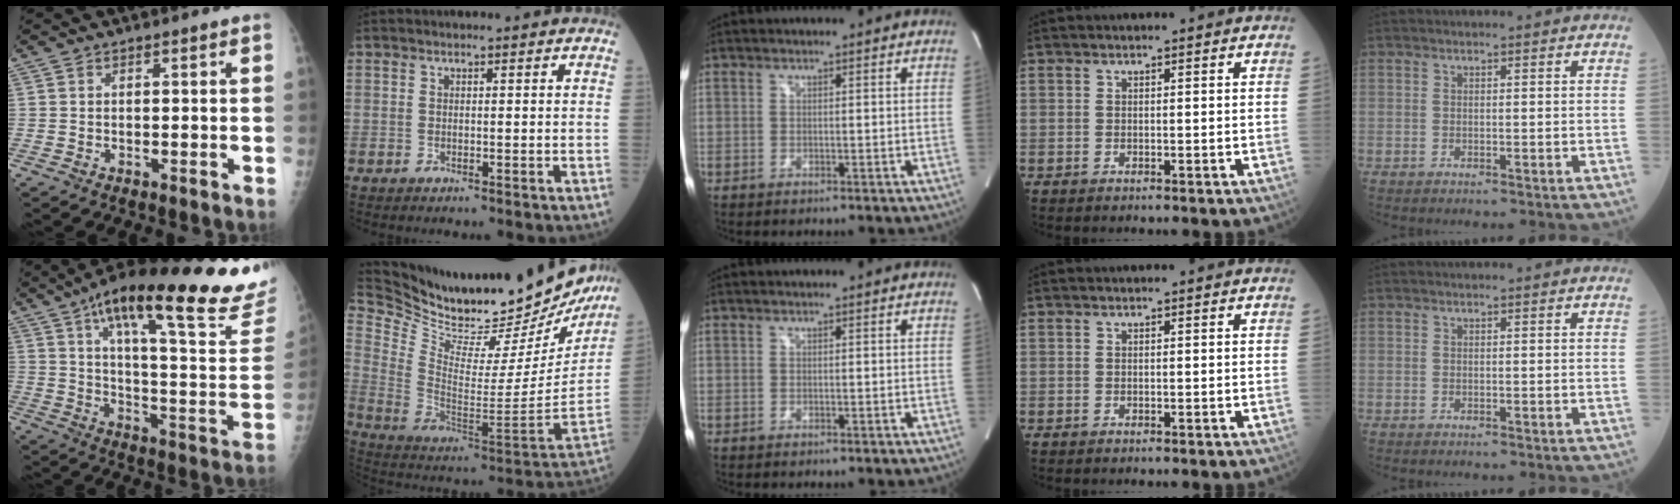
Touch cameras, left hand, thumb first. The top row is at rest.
{"thumb": {"total": 30.7, "force": [21.0, 6.4, 21.5], "torque": [-0.288, -0.069, 0.295]}, "index": {"total": 35.2, "force": [30.9, 7.0, 15.4], "torque": [-0.282, -0.082, 0.440]}}